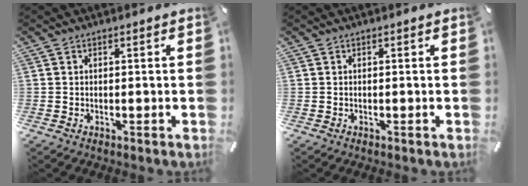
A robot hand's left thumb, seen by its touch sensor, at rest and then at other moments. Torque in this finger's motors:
{"motor_torque": [-0.43, -0.27, -0.01, -0.09, 0.00]}